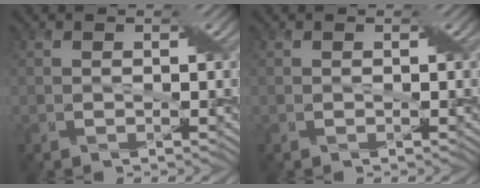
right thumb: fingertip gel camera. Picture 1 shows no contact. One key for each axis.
{"total": 0.0}